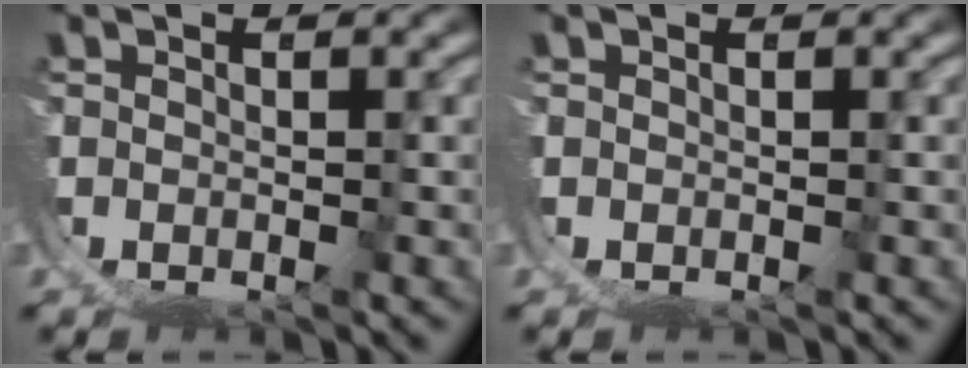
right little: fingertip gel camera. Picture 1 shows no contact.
{"total": 0.0}